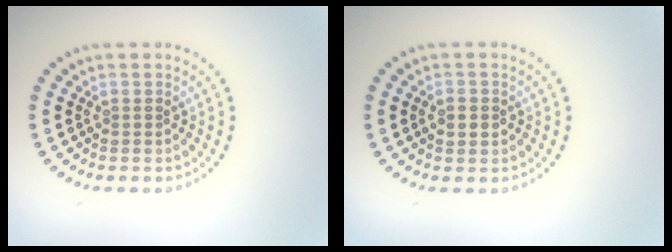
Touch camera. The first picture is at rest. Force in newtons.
{"total": 1.4, "press": 1.4, "slide": 0.2}